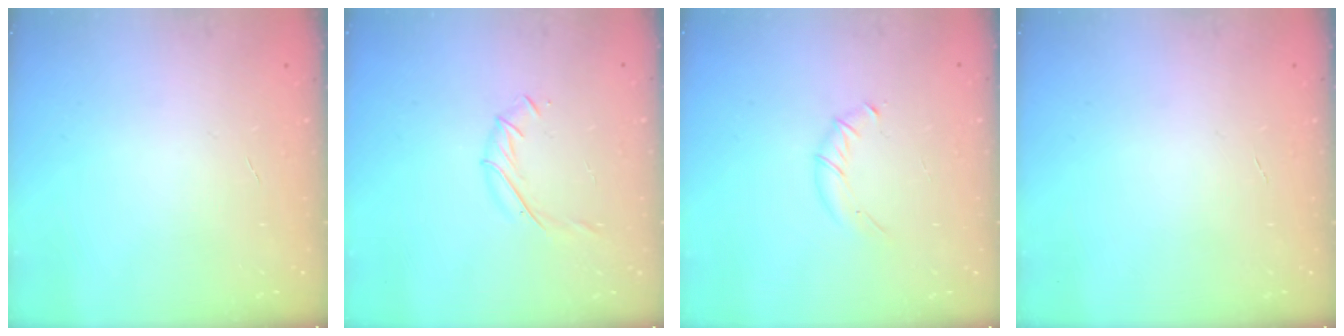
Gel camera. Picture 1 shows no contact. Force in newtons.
{"total": 4.1, "press": 3.9, "slide": 1.1}
{"total": 4.1, "press": 4.0, "slide": 0.9}
{"total": 0.0}